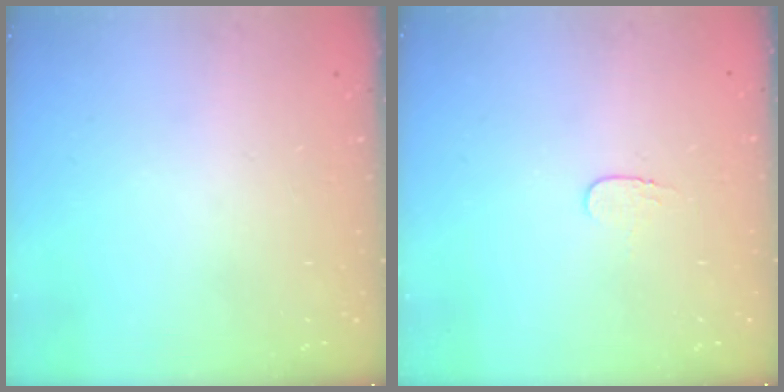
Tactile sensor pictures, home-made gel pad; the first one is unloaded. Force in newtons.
{"total": 3.4, "press": 3.4, "slide": 0.4}